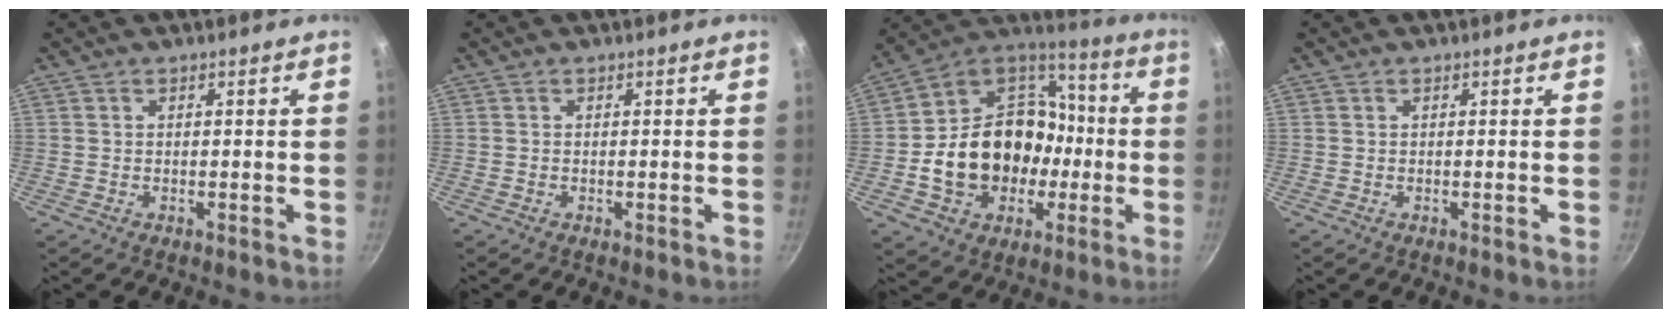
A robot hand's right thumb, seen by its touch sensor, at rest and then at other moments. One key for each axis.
{"total": 0.0}
{"total": 22.5, "fx": -3.8, "fy": 18.0, "fz": 13.0, "tx": -0.191, "ty": 0.062, "tz": -0.051}
{"total": 0.0}